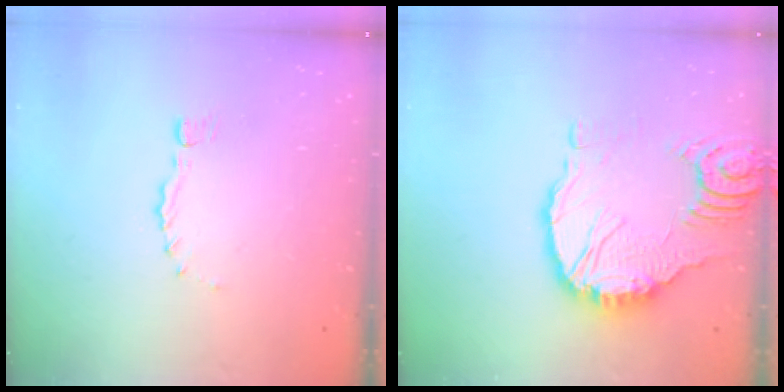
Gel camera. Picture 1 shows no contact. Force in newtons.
{"total": 14.3, "press": 14.2, "slide": 1.6}